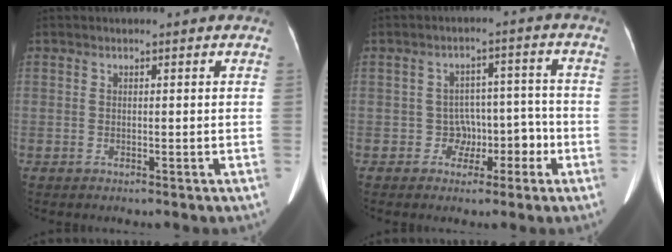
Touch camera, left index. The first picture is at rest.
{"total": 4.3, "force": [-2.3, 3.5, 1.2], "torque": [0.007, 0.018, -0.028]}